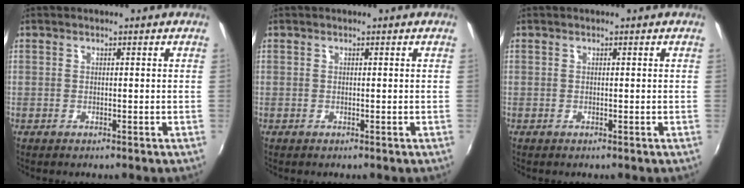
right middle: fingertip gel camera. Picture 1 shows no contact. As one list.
[{"total": 0.0}, {"total": 0.0}]